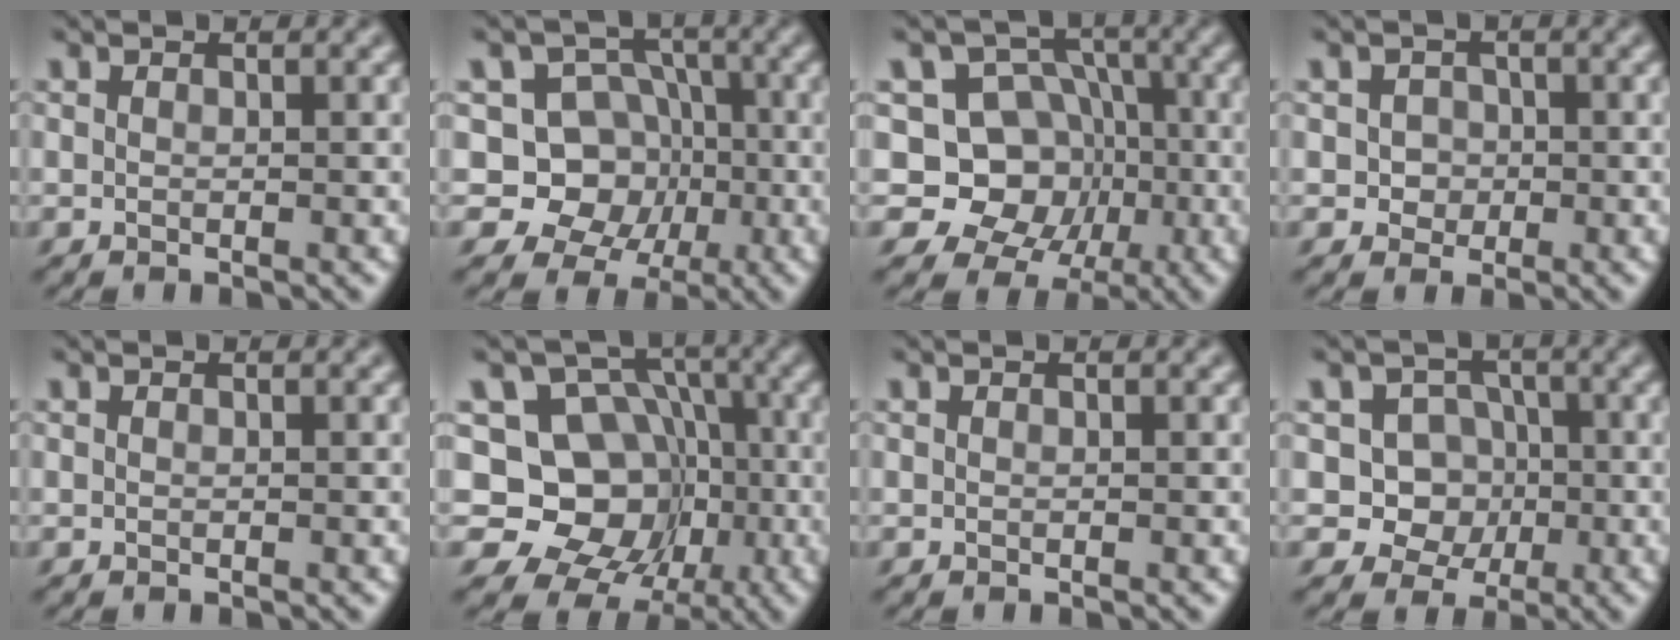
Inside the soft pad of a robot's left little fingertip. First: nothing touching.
{"total": 8.0, "force": [-1.2, 7.1, 3.4], "torque": [-0.034, 0.017, -0.057]}
{"total": 9.8, "force": [-2.0, 8.7, 4.1], "torque": [-0.050, 0.021, -0.069]}
{"total": 1.9, "force": [-0.3, 1.7, 0.7], "torque": [0.004, 0.001, -0.009]}
{"total": 0.0}
{"total": 10.5, "force": [-2.1, 9.0, 4.9], "torque": [-0.071, 0.005, -0.070]}
{"total": 0.0}
{"total": 6.2, "force": [-0.6, 5.8, 2.2], "torque": [-0.027, 0.027, -0.045]}